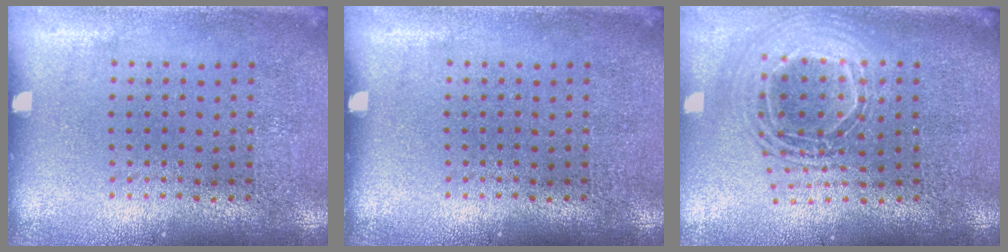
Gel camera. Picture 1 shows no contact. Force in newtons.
{"total": 0.0}
{"total": 2.0, "press": 1.6, "slide": 1.2}